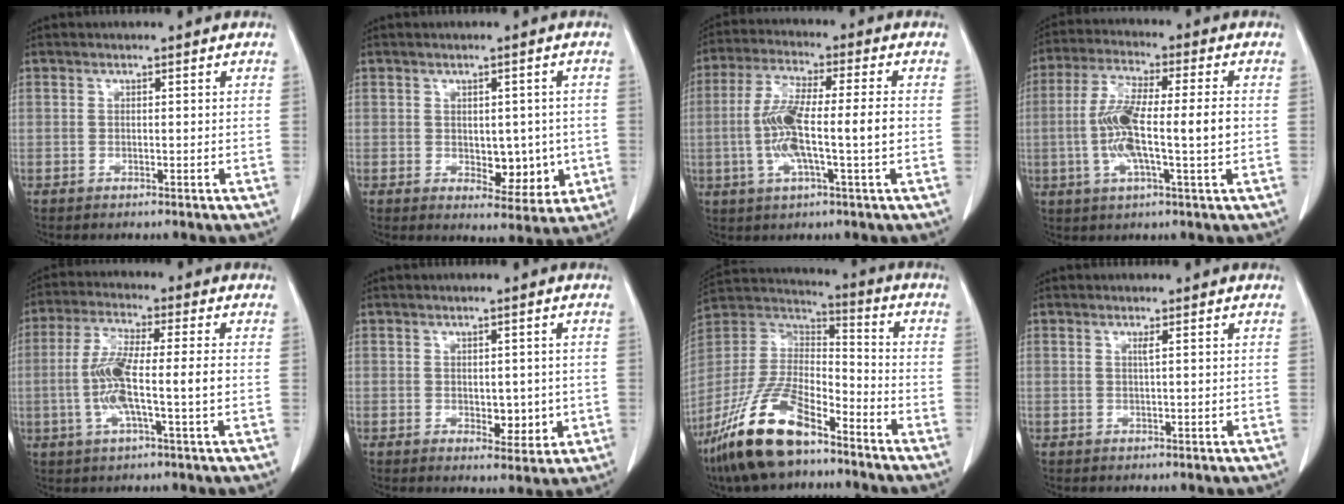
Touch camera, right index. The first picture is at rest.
{"total": 6.2, "force": [-0.5, 3.5, 5.0], "torque": [-0.051, 0.001, 0.006]}
{"total": 10.6, "force": [-1.3, 1.0, 10.4], "torque": [-0.206, 0.009, -0.027]}
{"total": 11.4, "force": [-0.8, 1.4, 11.3], "torque": [-0.220, 0.009, -0.018]}
{"total": 9.1, "force": [-1.3, 0.7, 9.0], "torque": [-0.181, 0.008, -0.027]}
{"total": 4.1, "force": [-0.4, 2.4, 3.3], "torque": [-0.032, -0.002, 0.005]}
{"total": 17.6, "force": [-12.2, 5.8, 11.4], "torque": [-0.242, -0.003, -0.230]}
{"total": 0.6, "force": [0.2, -0.2, 0.6], "torque": [-0.016, -0.002, 0.007]}